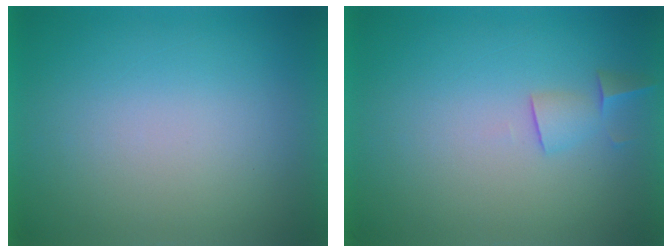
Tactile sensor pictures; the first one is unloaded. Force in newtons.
{"total": 2.2}